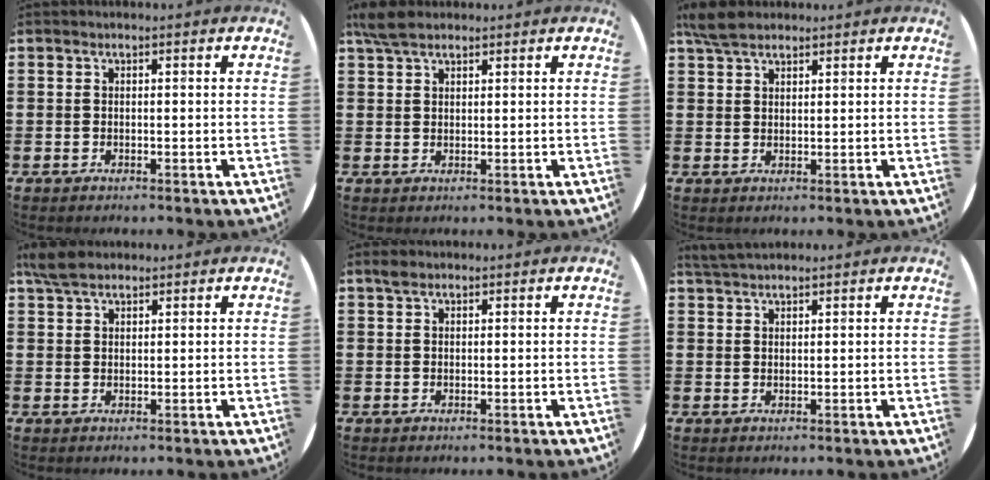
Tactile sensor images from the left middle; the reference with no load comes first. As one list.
[{"total": 3.6, "force": [2.8, 1.4, 1.8], "torque": [-0.034, 0.003, 0.051]}, {"total": 4.3, "force": [3.7, 1.6, 1.5], "torque": [-0.031, -0.003, 0.069]}, {"total": 3.7, "force": [3.0, 1.4, 1.6], "torque": [-0.030, 0.002, 0.056]}, {"total": 1.1, "force": [0.9, 0.5, 0.3], "torque": [0.000, 0.001, 0.014]}, {"total": 2.7, "force": [2.5, 0.5, 0.8], "torque": [-0.021, 0.004, 0.048]}]